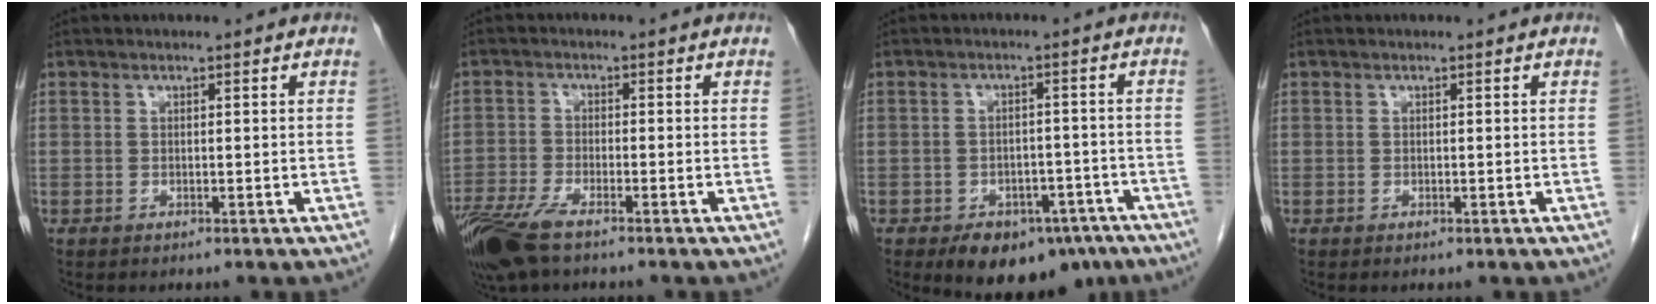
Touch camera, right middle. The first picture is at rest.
{"total": 8.5, "force": [-6.1, 2.1, 5.6], "torque": [-0.113, -0.017, -0.114]}
{"total": 11.0, "force": [-7.6, 6.1, 5.1], "torque": [-0.053, 0.014, -0.105]}
{"total": 0.0}